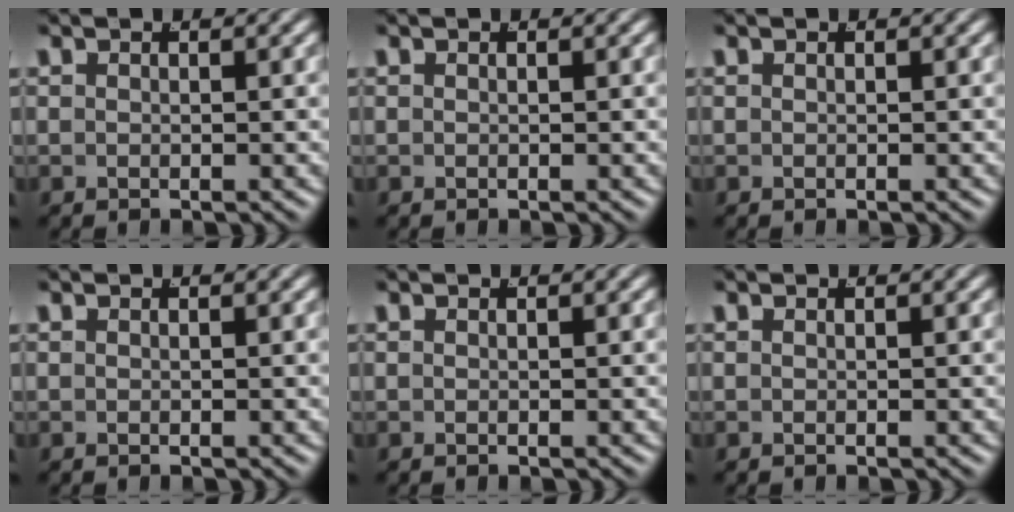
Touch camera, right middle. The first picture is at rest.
{"total": 0.0}
{"total": 0.0}
{"total": 0.0}
{"total": 0.0}
{"total": 0.0}